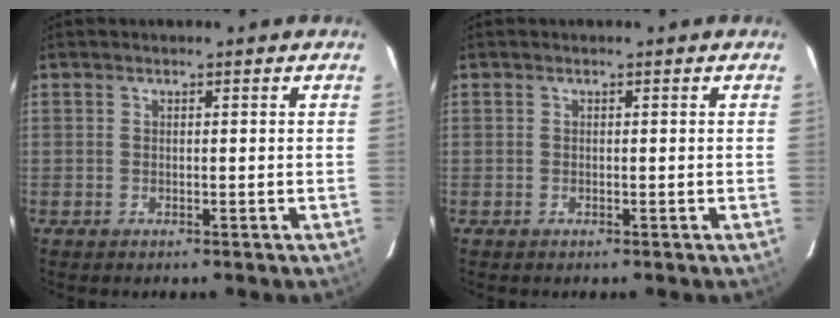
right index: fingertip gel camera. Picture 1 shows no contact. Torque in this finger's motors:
{"motor_torque": [-0.06, 0.01, 0.02, 0.00]}